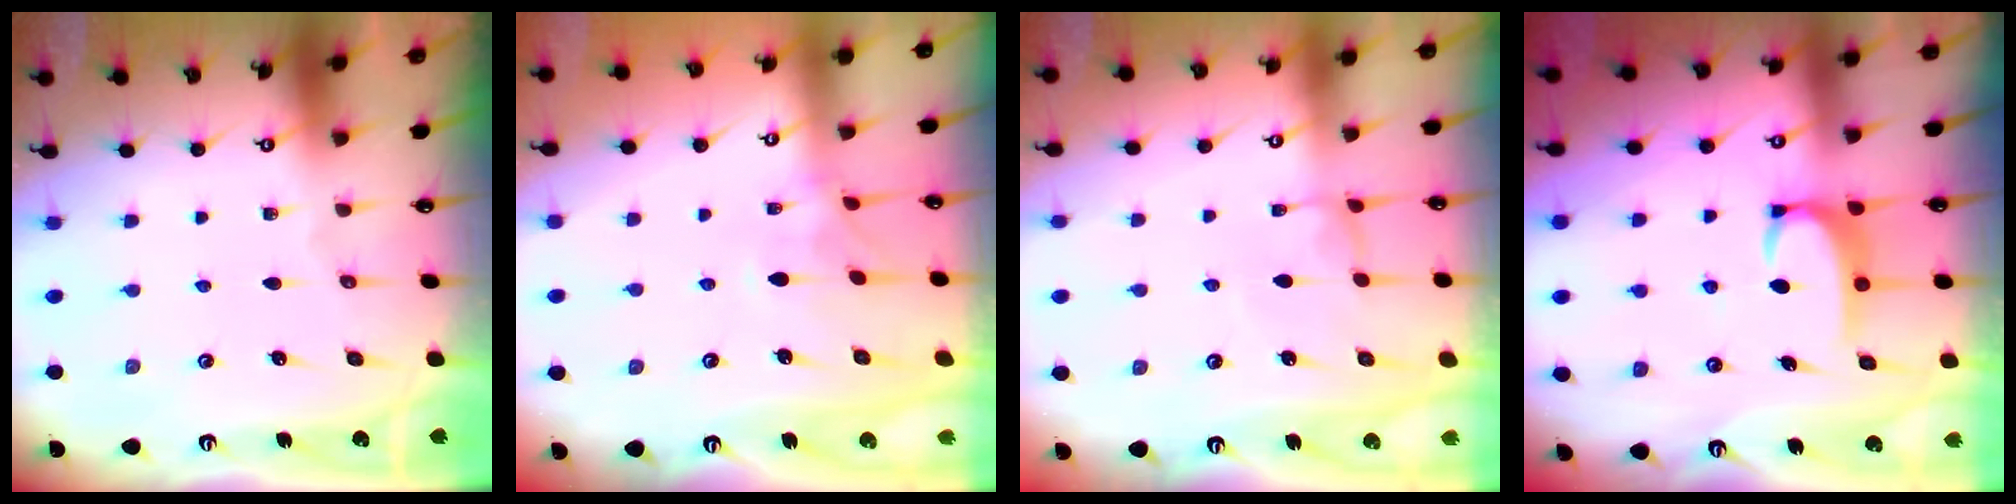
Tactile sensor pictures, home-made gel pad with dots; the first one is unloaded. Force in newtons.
{"total": 1.2, "press": 0.8, "slide": 0.9}
{"total": 0.7, "press": 0.5, "slide": 0.5}
{"total": 3.1, "press": 3.1, "slide": 0.3}